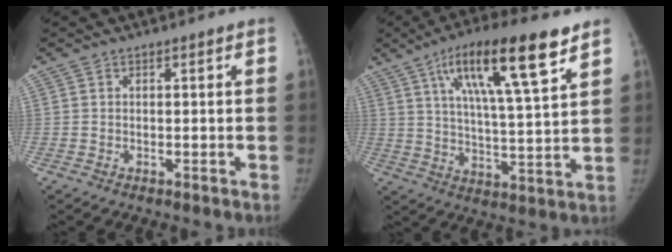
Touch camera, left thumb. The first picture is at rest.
{"total": 18.1, "force": [9.8, 3.6, 14.8], "torque": [-0.235, -0.028, 0.165]}